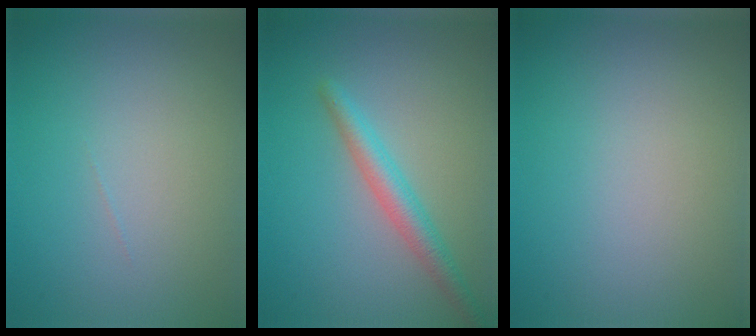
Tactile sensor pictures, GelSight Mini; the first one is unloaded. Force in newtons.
{"total": 2.9, "press": 2.9, "slide": 0.1}
{"total": 0.0}